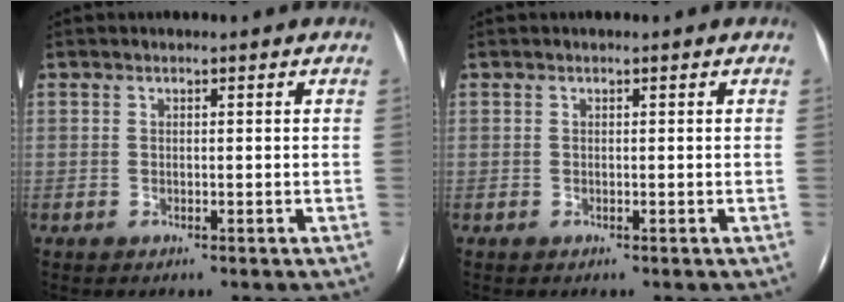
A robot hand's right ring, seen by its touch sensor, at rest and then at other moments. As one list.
[{"total": 0.0}]